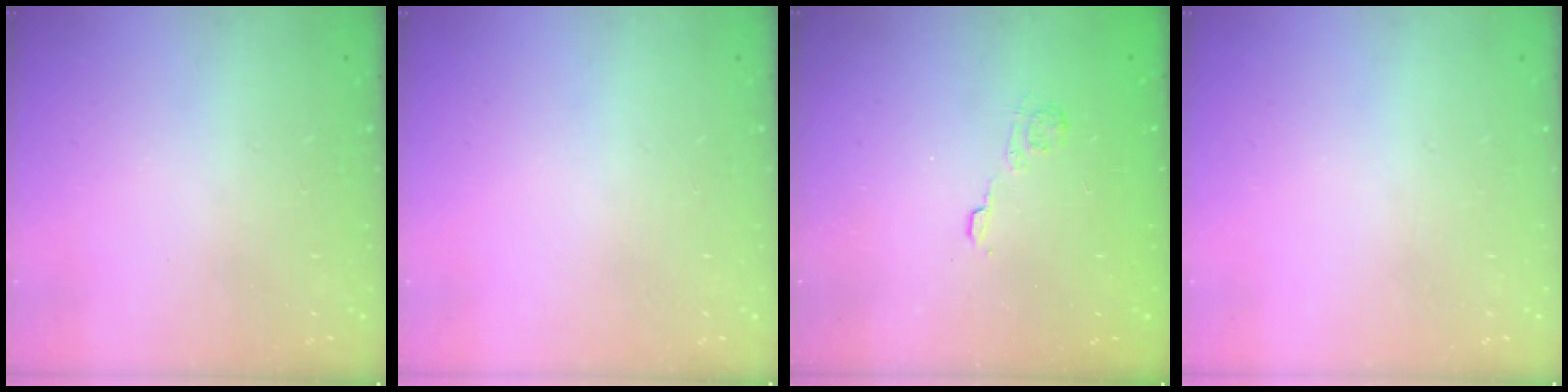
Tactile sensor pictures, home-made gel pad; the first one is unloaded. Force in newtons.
{"total": 0.0}
{"total": 3.2, "press": 2.8, "slide": 1.5}
{"total": 0.0}